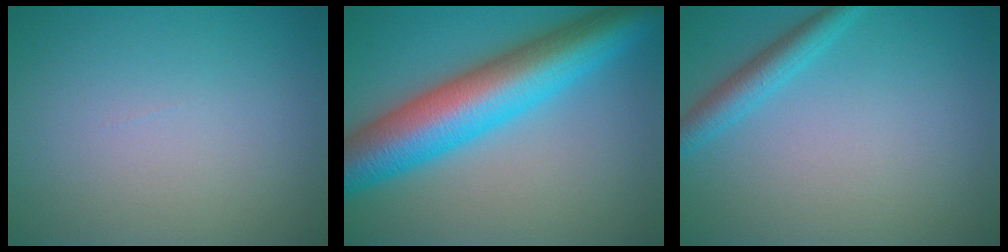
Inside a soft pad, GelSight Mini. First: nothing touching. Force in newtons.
{"total": 11.1, "press": 11.1, "slide": 0.2}
{"total": 2.7, "press": 2.7, "slide": 0.2}